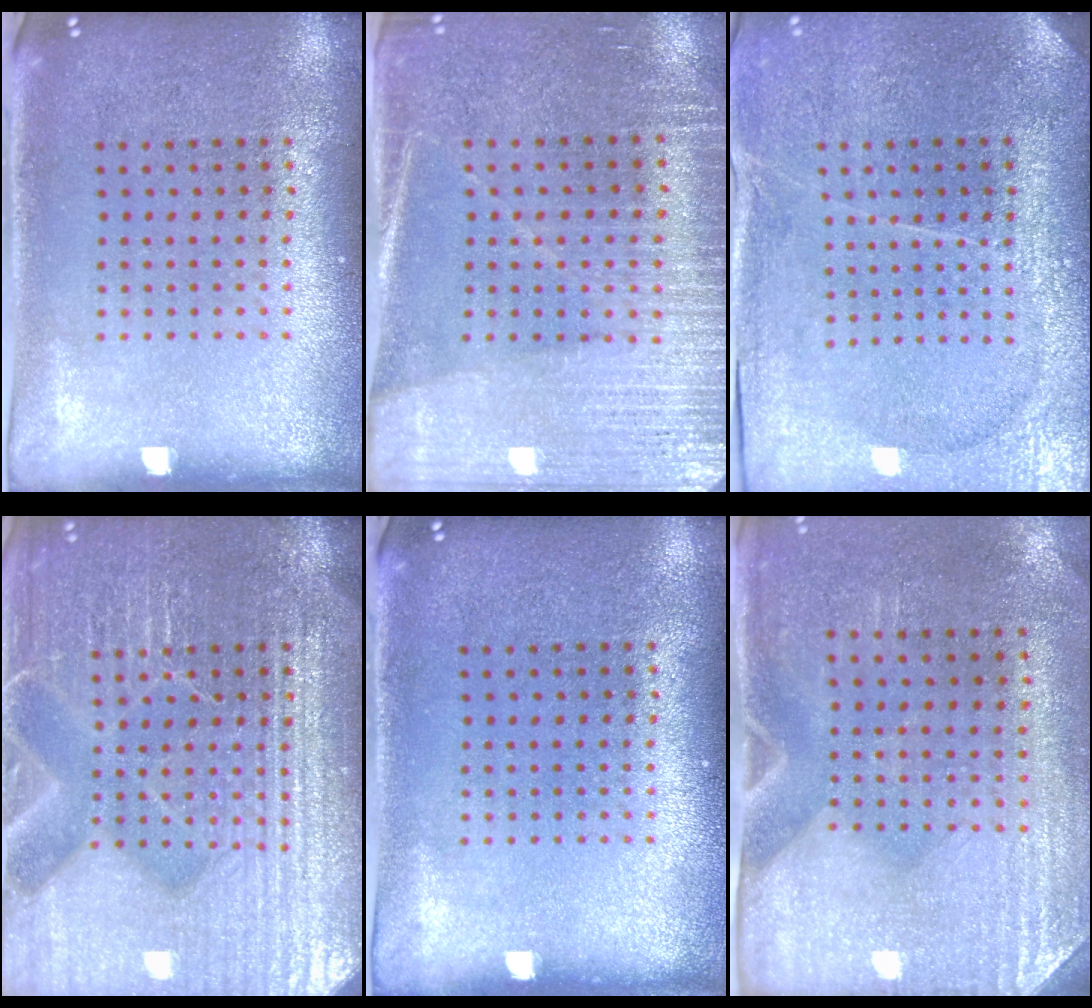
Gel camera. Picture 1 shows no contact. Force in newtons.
{"total": 3.3, "press": 3.0, "slide": 1.3}
{"total": 3.8, "press": 3.4, "slide": 1.6}
{"total": 7.6, "press": 7.5, "slide": 1.0}
{"total": 0.0}
{"total": 2.9, "press": 2.5, "slide": 1.4}